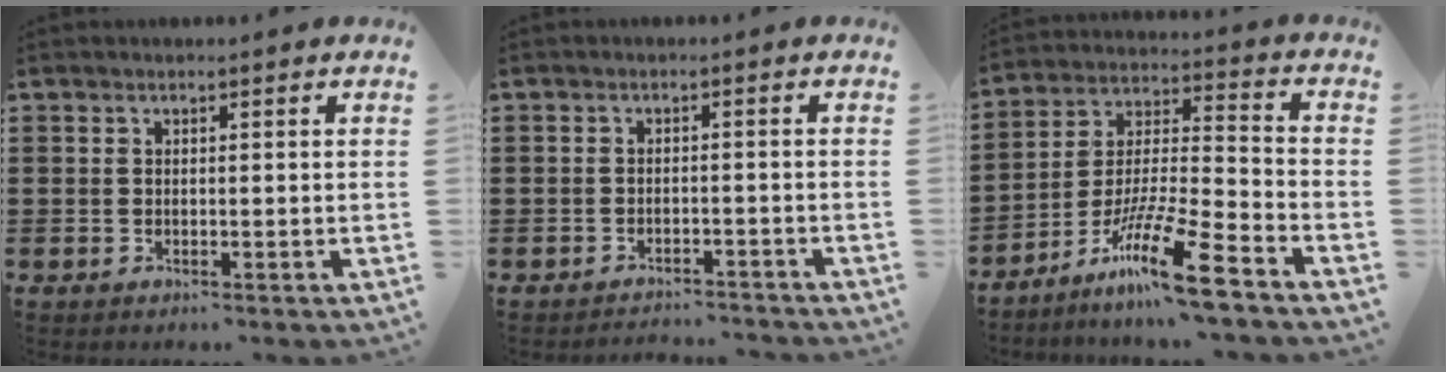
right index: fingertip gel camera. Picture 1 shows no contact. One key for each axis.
{"total": 2.3, "fx": -2.3, "fy": 0.2, "fz": -0.3, "tx": -0.003, "ty": 0.002, "tz": -0.051}
{"total": 14.0, "fx": -9.9, "fy": 0.9, "fz": 10.0, "tx": -0.189, "ty": 0.015, "tz": -0.186}